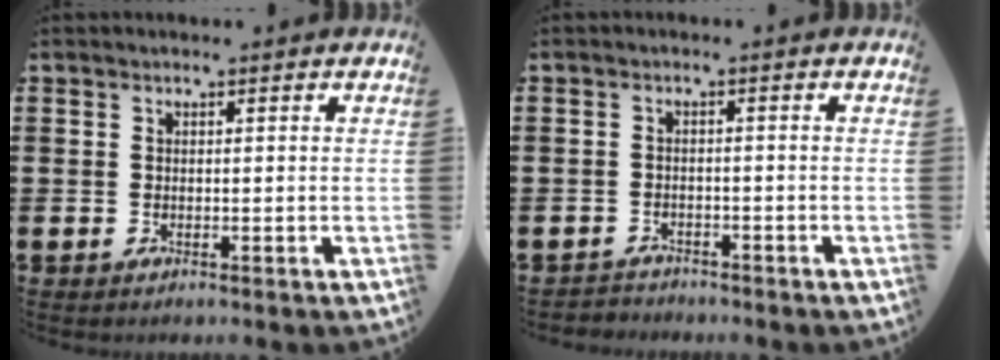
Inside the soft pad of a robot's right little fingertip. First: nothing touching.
{"total": 0.9, "force": [-0.8, 0.2, -0.2], "torque": [0.001, 0.006, -0.020]}